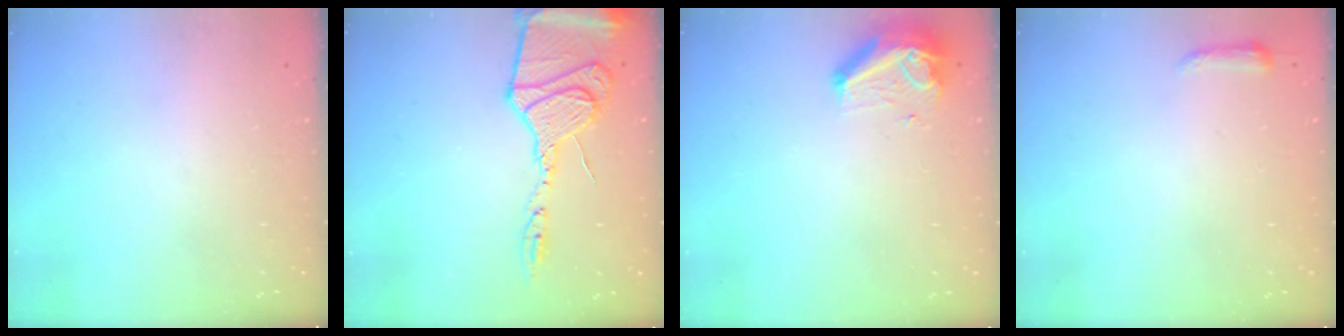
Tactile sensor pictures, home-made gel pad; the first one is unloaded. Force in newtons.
{"total": 15.2, "press": 15.2, "slide": 1.4}
{"total": 8.4, "press": 8.4, "slide": 0.4}
{"total": 3.3, "press": 3.2, "slide": 0.8}